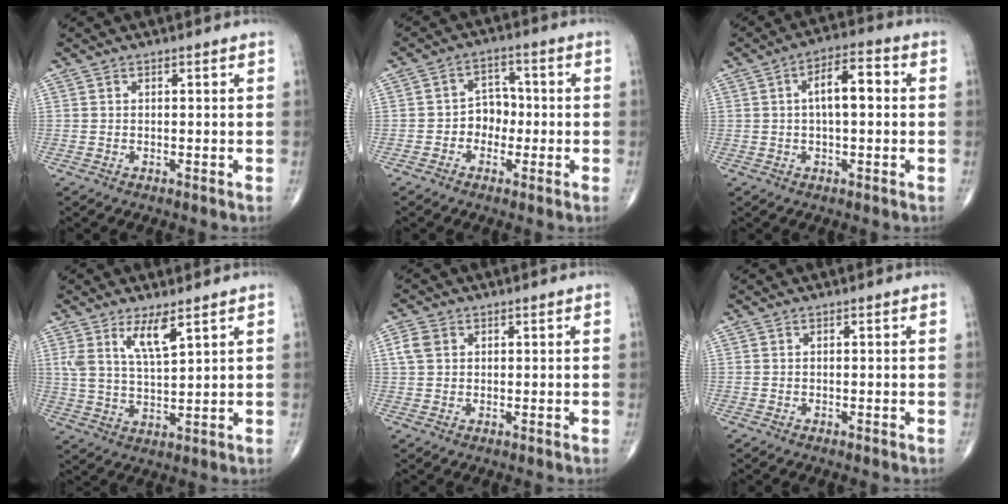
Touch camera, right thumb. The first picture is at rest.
{"total": 5.1, "force": [-1.2, 4.2, 2.6], "torque": [-0.006, 0.022, -0.033]}
{"total": 8.0, "force": [1.0, 3.3, 7.3], "torque": [-0.113, 0.023, 0.008]}
{"total": 7.2, "force": [4.1, 1.9, 5.6], "torque": [-0.107, -0.027, 0.085]}
{"total": 3.4, "force": [1.0, 2.6, 1.9], "torque": [-0.038, 0.006, 0.021]}
{"total": 0.0}